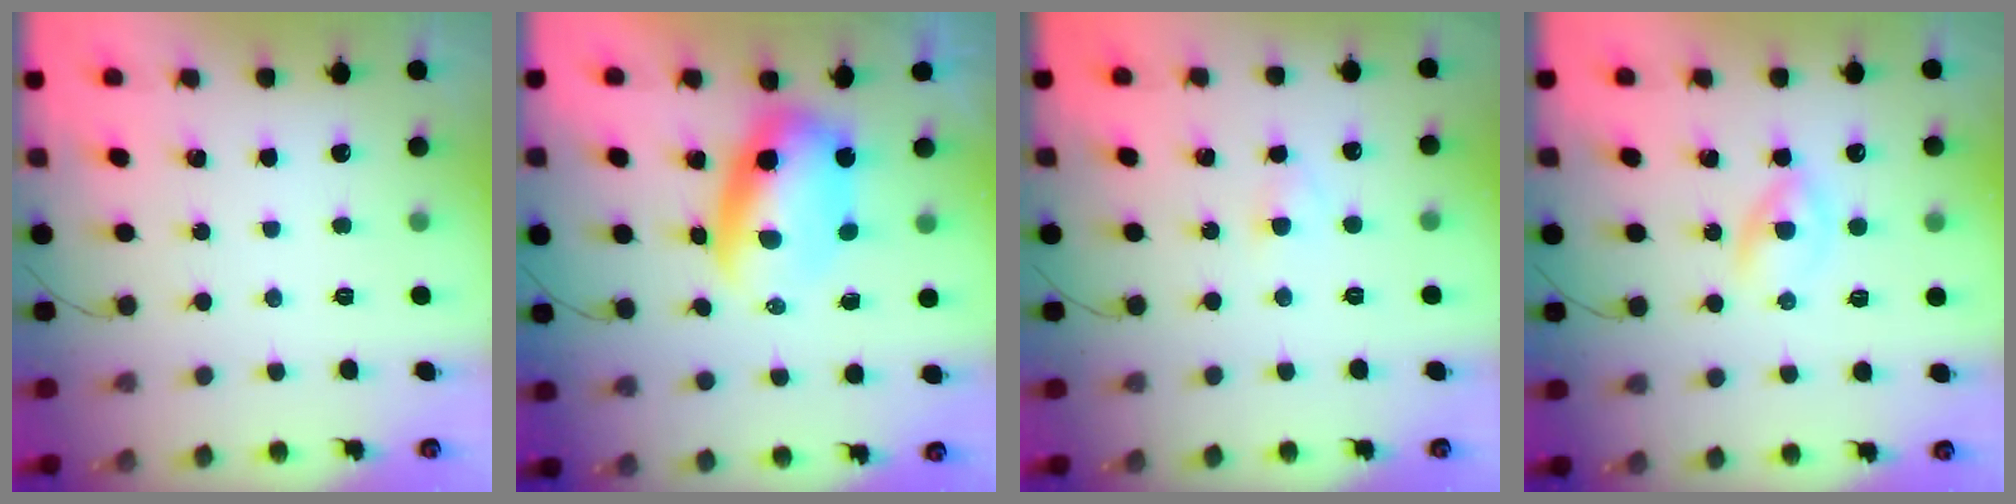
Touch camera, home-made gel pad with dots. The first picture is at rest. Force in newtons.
{"total": 7.7, "press": 7.5, "slide": 1.8}
{"total": 2.1, "press": 1.9, "slide": 0.9}
{"total": 2.5, "press": 2.2, "slide": 1.2}